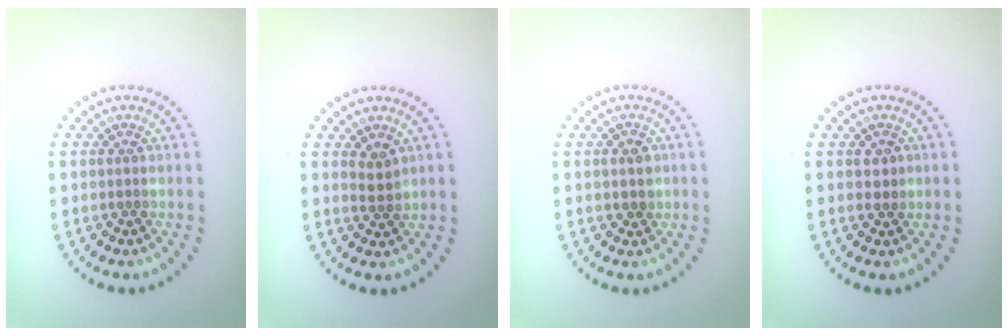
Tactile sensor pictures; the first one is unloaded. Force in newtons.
{"total": 1.4, "press": 1.1, "slide": 0.7}
{"total": 1.4, "press": 1.3, "slide": 0.5}
{"total": 0.9, "press": 0.8, "slide": 0.3}